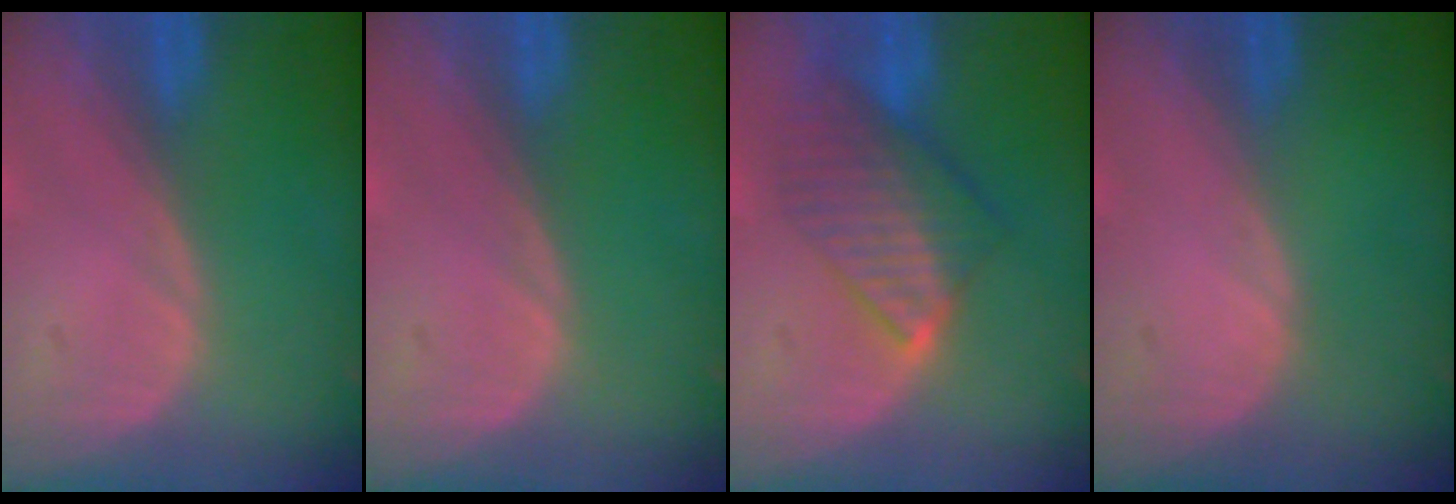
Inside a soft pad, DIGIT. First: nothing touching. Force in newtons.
{"total": 0.0}
{"total": 7.1, "press": 7.0, "slide": 1.5}
{"total": 0.0}